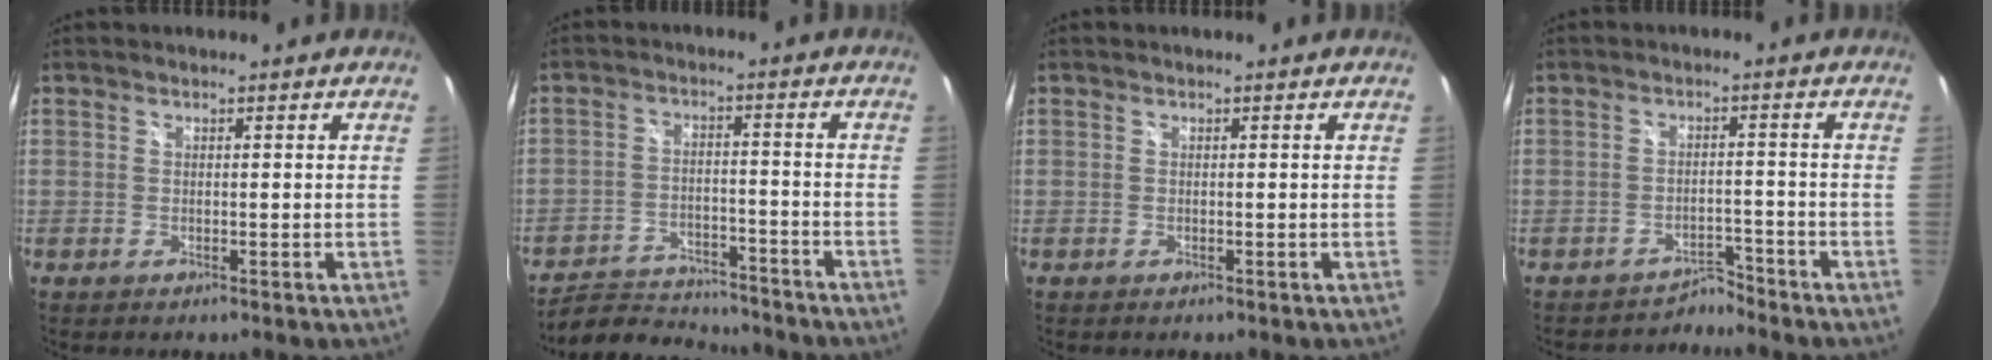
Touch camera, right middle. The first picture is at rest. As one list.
[{"total": 11.7, "force": [-10.9, 3.0, 2.9], "torque": [-0.078, 0.008, -0.168]}, {"total": 0.0}, {"total": 3.5, "force": [-3.3, 0.5, -0.8], "torque": [0.014, 0.007, -0.056]}]